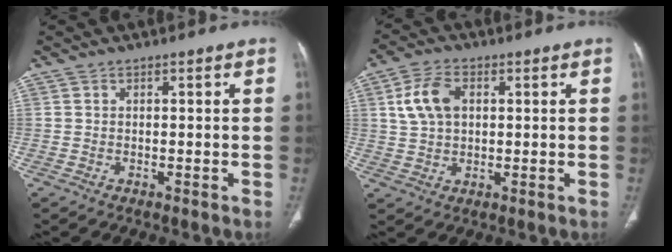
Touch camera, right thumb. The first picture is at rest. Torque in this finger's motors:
{"motor_torque": [-0.80, 0.39, 0.27, -0.25, 0.11]}